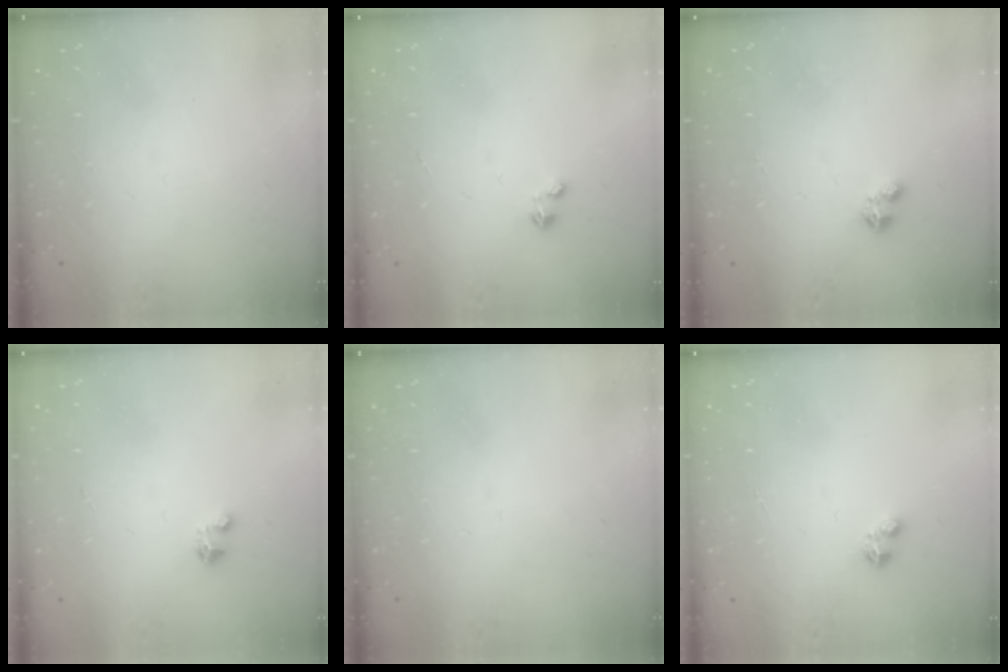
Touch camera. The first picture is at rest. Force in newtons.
{"total": 0.0}
{"total": 2.7, "press": 2.7, "slide": 0.4}
{"total": 2.1, "press": 2.1, "slide": 0.1}
{"total": 0.0}
{"total": 2.4, "press": 2.4, "slide": 0.3}